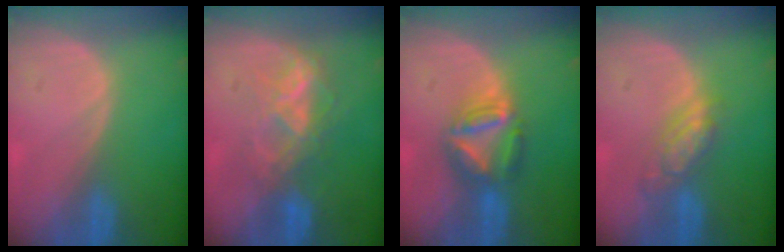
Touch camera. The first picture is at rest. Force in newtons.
{"total": 6.2, "press": 6.2, "slide": 0.8}
{"total": 7.2, "press": 6.3, "slide": 3.5}
{"total": 5.5, "press": 4.7, "slide": 2.7}